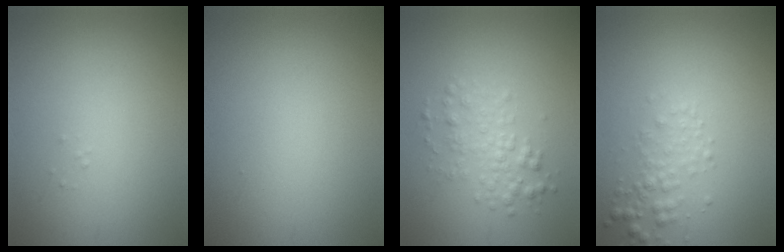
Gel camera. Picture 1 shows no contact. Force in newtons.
{"total": 0.0}
{"total": 2.5, "press": 2.5, "slide": 0.0}
{"total": 2.1, "press": 2.1, "slide": 0.1}